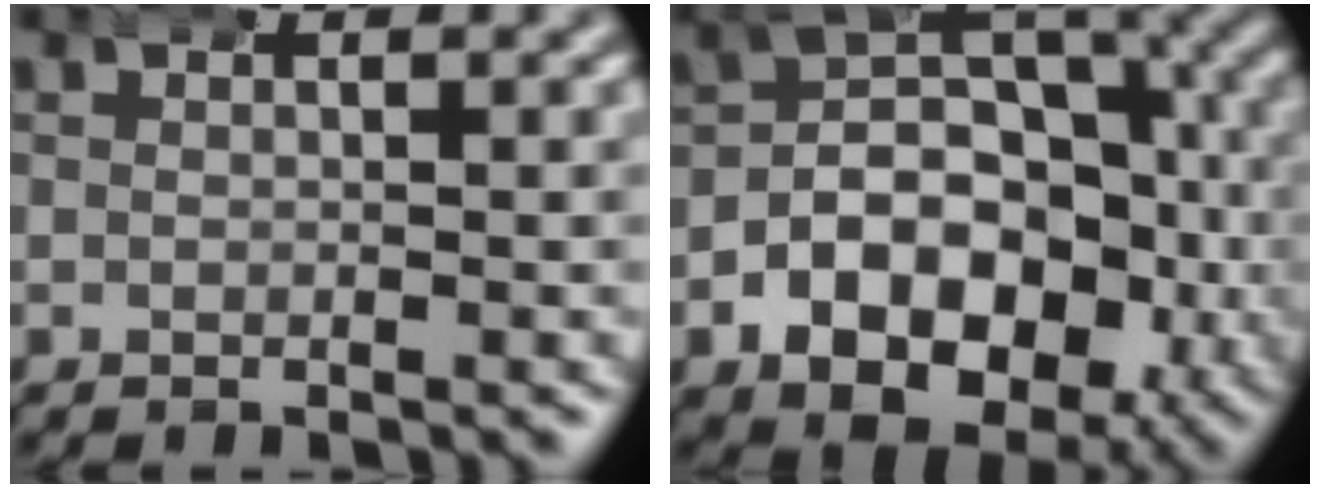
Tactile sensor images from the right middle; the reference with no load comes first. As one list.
[{"total": 13.5, "force": [-3.0, 10.3, 8.3], "torque": [-0.149, -0.039, -0.040]}]